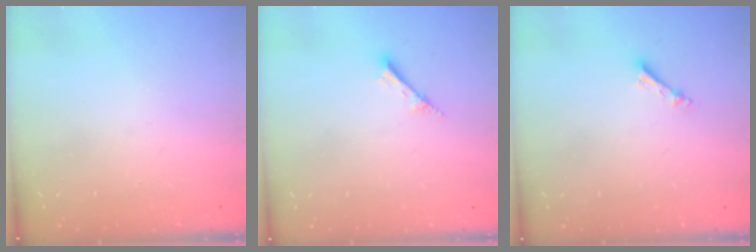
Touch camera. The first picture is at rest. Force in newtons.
{"total": 1.7, "press": 1.6, "slide": 0.1}
{"total": 2.4, "press": 2.4, "slide": 0.4}